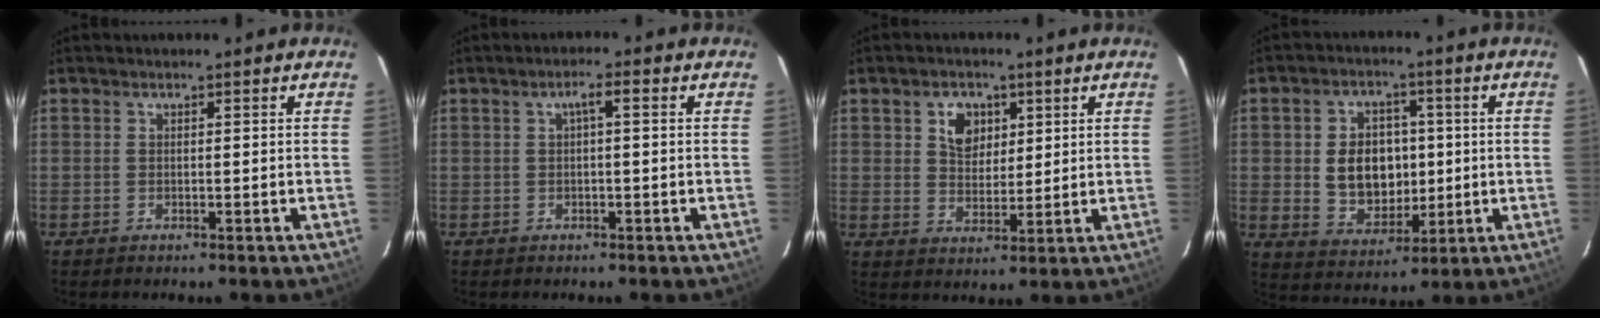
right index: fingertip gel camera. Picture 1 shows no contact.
{"total": 2.1, "force": [0.2, 0.3, 2.0], "torque": [-0.037, 0.009, 0.004]}
{"total": 6.1, "force": [2.5, 4.6, 3.1], "torque": [-0.045, 0.007, 0.048]}
{"total": 10.6, "force": [0.3, 8.3, 6.5], "torque": [-0.134, 0.009, 0.022]}